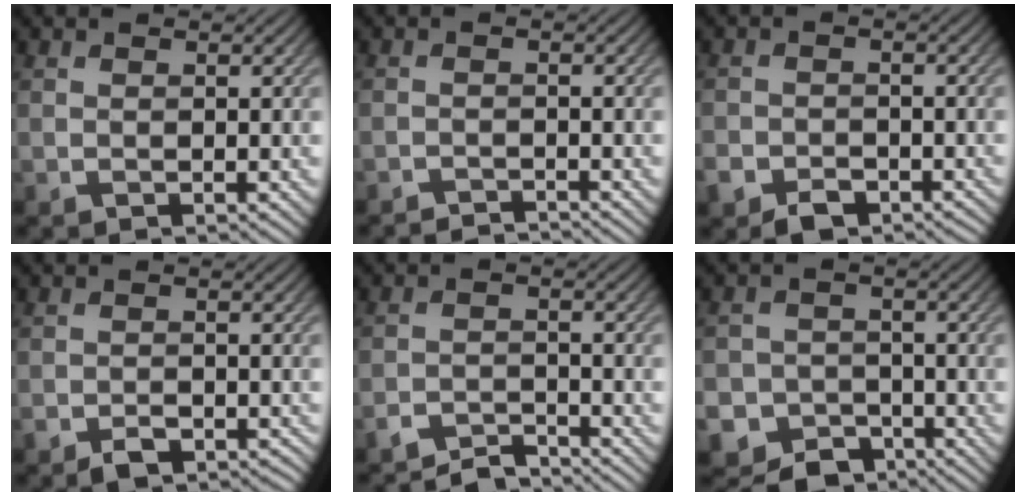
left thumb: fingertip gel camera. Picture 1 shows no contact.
{"total": 2.2, "force": [-2.1, 0.1, 0.3], "torque": [-0.003, 0.001, -0.039]}
{"total": 4.6, "force": [-3.1, 2.8, 2.0], "torque": [-0.038, -0.009, -0.057]}
{"total": 3.1, "force": [-2.2, 1.5, 1.5], "torque": [-0.023, -0.003, -0.037]}
{"total": 4.3, "force": [-4.1, 0.6, 1.0], "torque": [-0.016, 0.003, -0.076]}
{"total": 10.6, "force": [-7.2, 7.6, 1.8], "torque": [-0.046, -0.039, -0.123]}